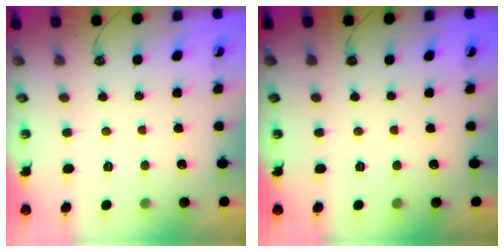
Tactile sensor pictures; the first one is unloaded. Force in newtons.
{"total": 0.0}